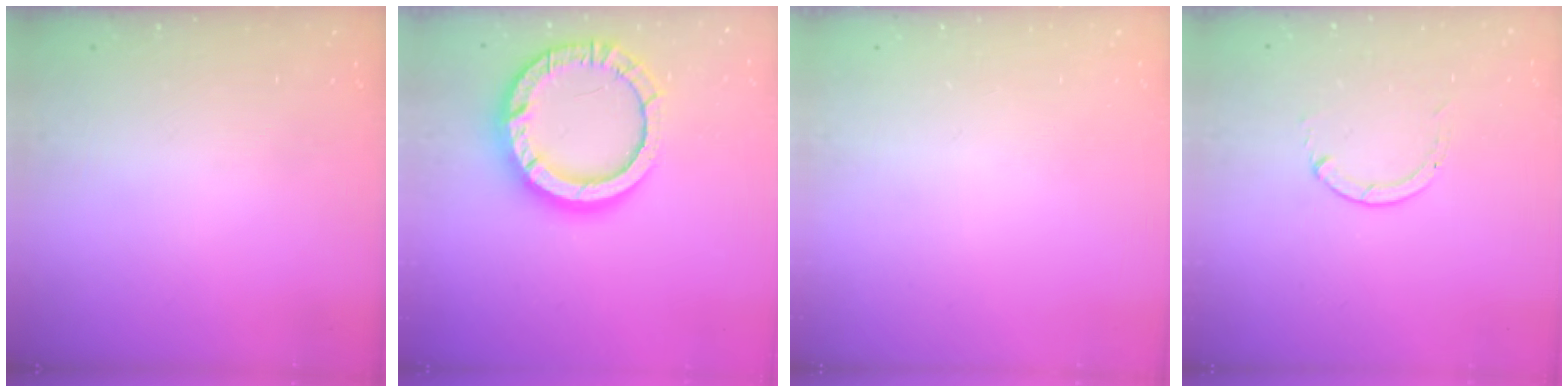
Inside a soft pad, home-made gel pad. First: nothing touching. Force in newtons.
{"total": 16.6, "press": 16.5, "slide": 1.4}
{"total": 0.0}
{"total": 0.6, "press": 0.5, "slide": 0.1}